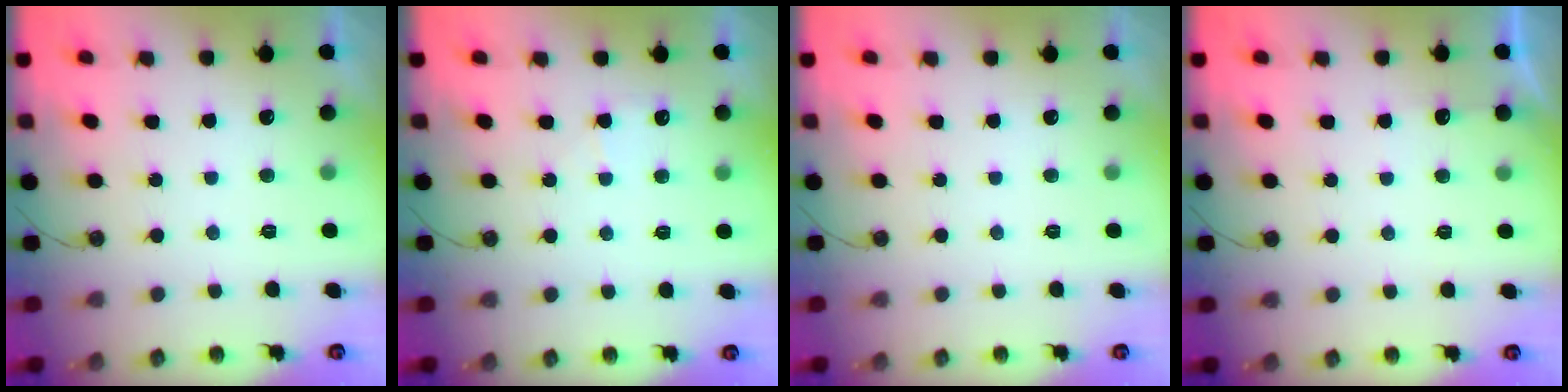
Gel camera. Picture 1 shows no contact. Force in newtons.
{"total": 4.3, "press": 4.2, "slide": 0.5}
{"total": 0.0}
{"total": 2.7, "press": 2.7, "slide": 0.3}